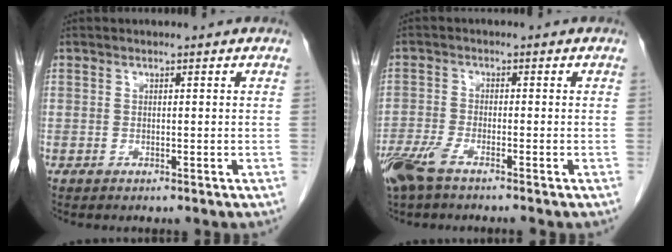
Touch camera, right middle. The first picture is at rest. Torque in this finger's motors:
{"motor_torque": [0.70, -0.60, 0.12, 0.05]}